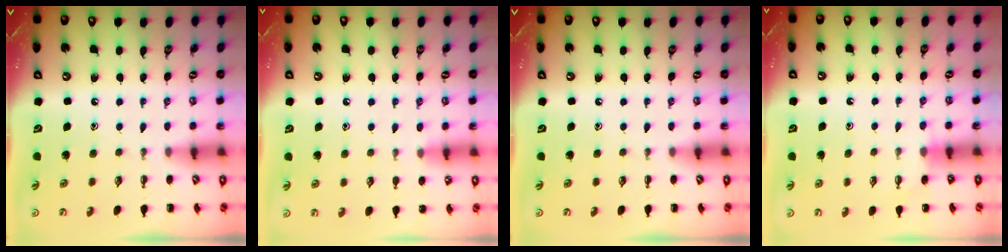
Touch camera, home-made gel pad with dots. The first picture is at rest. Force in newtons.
{"total": 6.8, "press": 6.4, "slide": 2.3}
{"total": 0.0}
{"total": 3.0, "press": 2.9, "slide": 0.9}